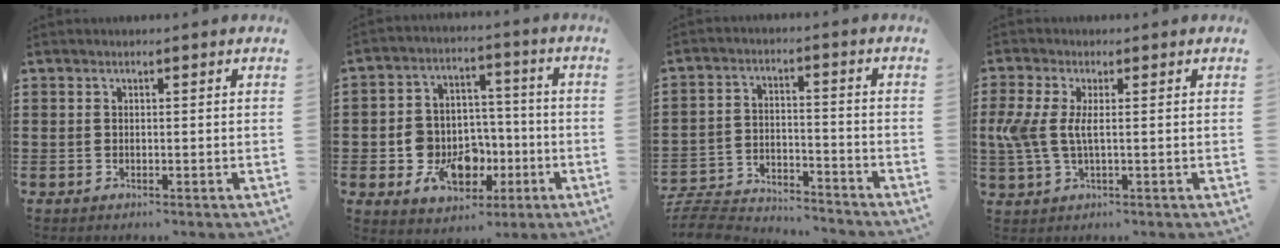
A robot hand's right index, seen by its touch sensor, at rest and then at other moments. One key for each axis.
{"total": 10.0, "fx": -2.5, "fy": 8.3, "fz": 5.0, "tx": -0.104, "ty": 0.020, "tz": -0.037}
{"total": 6.7, "fx": -6.5, "fy": 1.0, "fz": 1.1, "tx": -0.039, "ty": 0.007, "tz": -0.134}
{"total": 4.8, "fx": 0.1, "fy": 1.9, "fz": 4.4, "tx": -0.122, "ty": -0.009, "tz": -0.009}